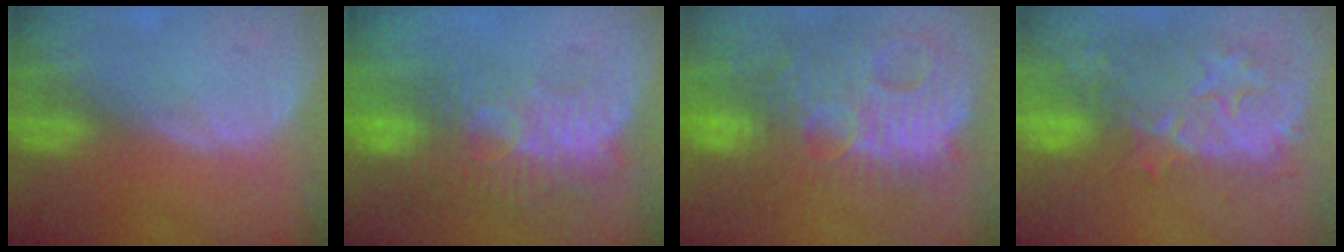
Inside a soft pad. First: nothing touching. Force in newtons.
{"total": 9.1, "press": 8.3, "slide": 3.8}
{"total": 14.6, "press": 12.7, "slide": 7.3}
{"total": 11.6, "press": 10.7, "slide": 4.5}